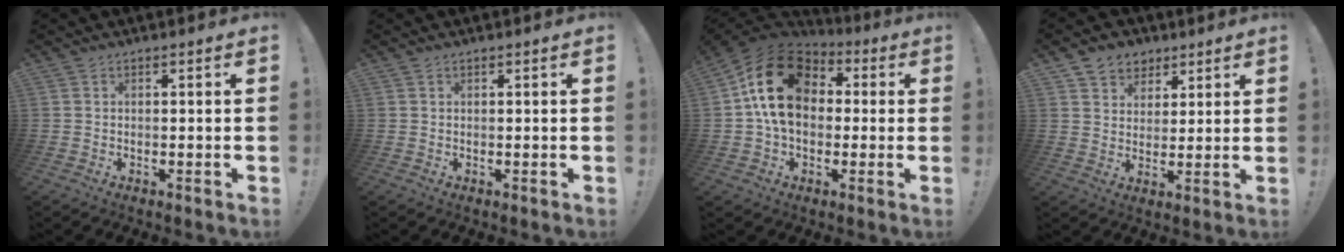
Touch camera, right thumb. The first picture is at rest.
{"total": 0.0}
{"total": 19.7, "force": [3.5, 14.2, 13.1], "torque": [-0.223, 0.015, 0.069]}
{"total": 7.4, "force": [4.3, 5.9, 0.8], "torque": [-0.012, -0.030, 0.087]}